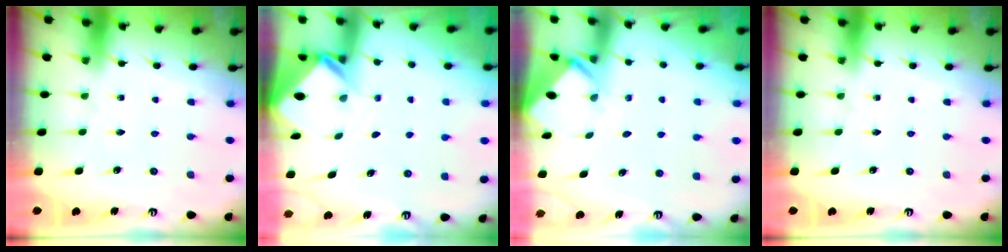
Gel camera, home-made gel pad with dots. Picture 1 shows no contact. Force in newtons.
{"total": 2.8, "press": 2.8, "slide": 0.2}
{"total": 3.6, "press": 3.6, "slide": 0.3}
{"total": 0.0}